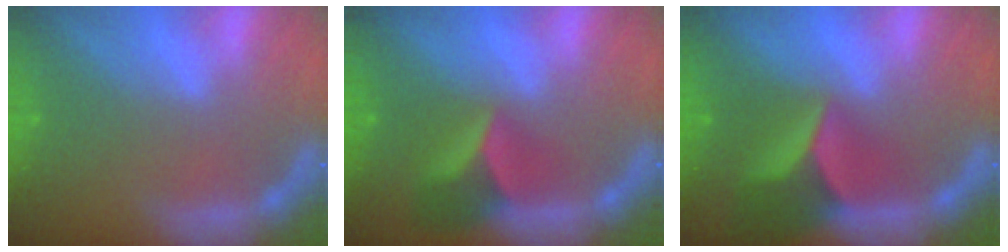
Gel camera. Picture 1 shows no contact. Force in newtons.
{"total": 5.4}
{"total": 7.9}